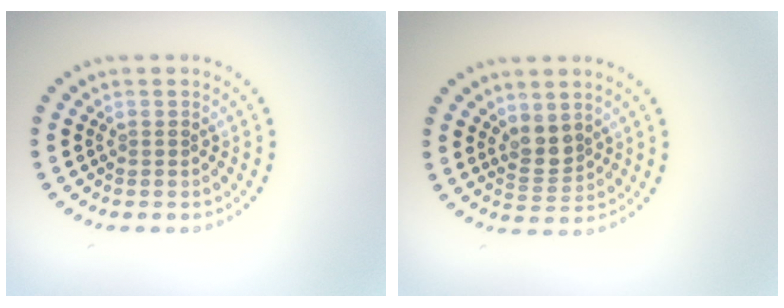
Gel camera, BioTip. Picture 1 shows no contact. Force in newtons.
{"total": 2.4, "press": 2.0, "slide": 1.2}